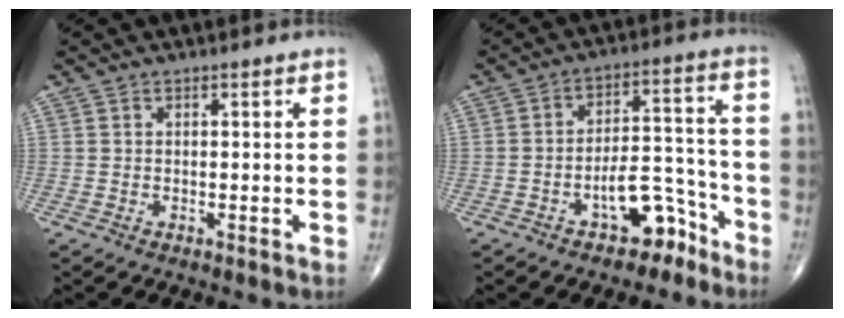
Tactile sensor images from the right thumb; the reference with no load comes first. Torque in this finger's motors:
{"motor_torque": [2.96, 2.05, 1.00, -0.68, 0.28]}